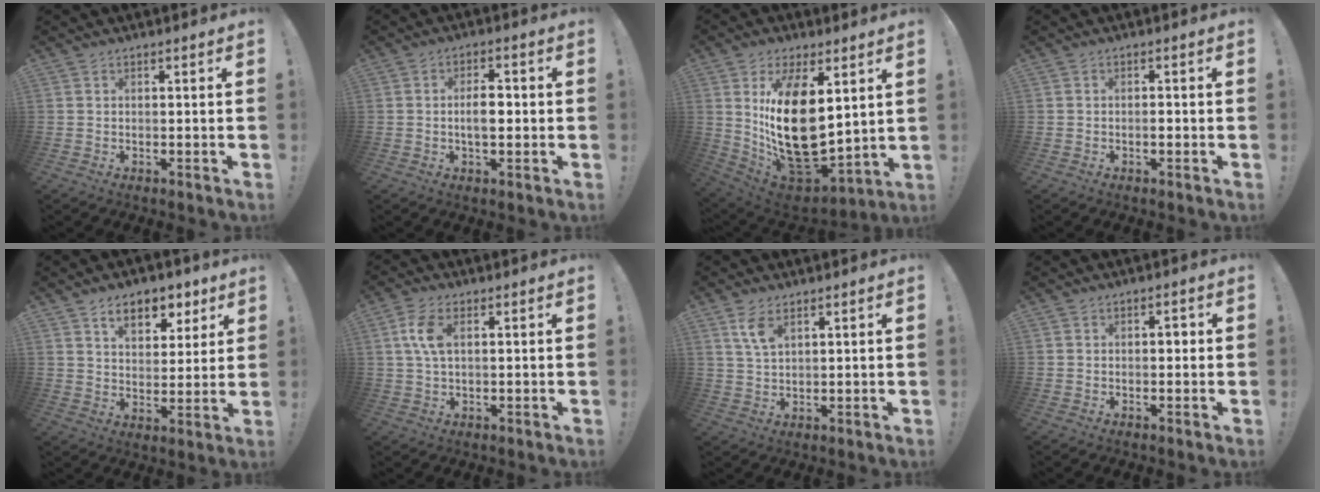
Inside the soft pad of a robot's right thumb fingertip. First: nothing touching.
{"total": 5.9, "force": [-0.7, 3.1, 4.9], "torque": [-0.078, 0.006, -0.019]}
{"total": 22.8, "force": [5.1, 12.4, 18.5], "torque": [-0.346, -0.062, 0.099]}
{"total": 1.3, "force": [-0.8, 0.6, 0.9], "torque": [-0.010, 0.001, -0.015]}
{"total": 10.1, "force": [5.9, 6.1, 5.4], "torque": [-0.071, -0.029, 0.105]}
{"total": 7.0, "force": [1.6, 3.9, 5.7], "torque": [-0.117, 0.003, 0.027]}
{"total": 5.8, "force": [3.2, 2.6, 4.1], "torque": [-0.072, -0.012, 0.058]}
{"total": 1.6, "force": [-0.3, 1.2, 1.1], "torque": [-0.011, 0.003, -0.012]}